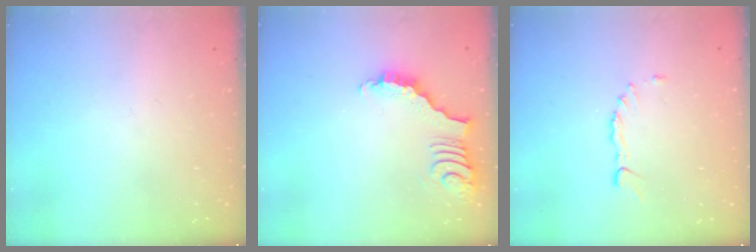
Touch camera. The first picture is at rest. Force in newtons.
{"total": 3.9, "press": 3.8, "slide": 0.7}
{"total": 2.2, "press": 2.2, "slide": 0.3}